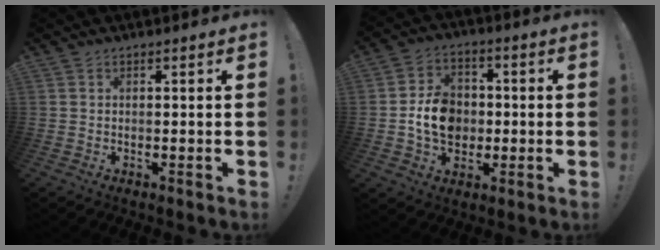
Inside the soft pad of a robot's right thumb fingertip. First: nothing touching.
{"total": 11.5, "force": [-1.4, 9.3, 6.6], "torque": [-0.100, 0.012, -0.022]}